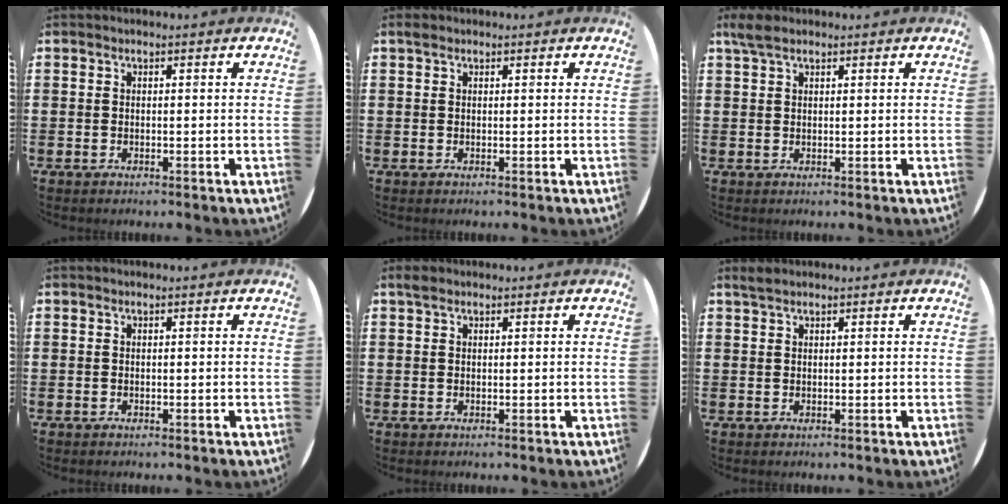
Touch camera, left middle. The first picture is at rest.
{"total": 0.5, "force": [0.4, 0.3, 0.1], "torque": [0.005, -0.001, 0.007]}
{"total": 2.2, "force": [1.7, 0.8, 1.2], "torque": [-0.028, 0.005, 0.031]}
{"total": 0.0}
{"total": 0.9, "force": [0.7, 0.4, 0.3], "torque": [0.001, 0.001, 0.011]}
{"total": 1.1, "force": [1.0, 0.2, 0.4], "torque": [-0.009, 0.002, 0.020]}